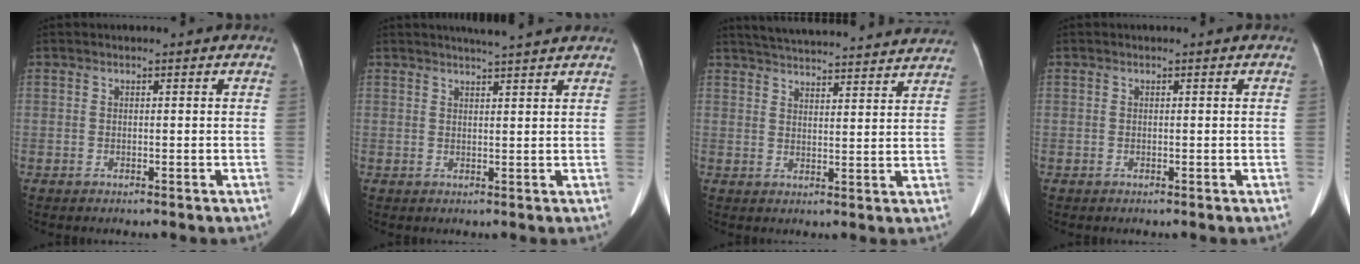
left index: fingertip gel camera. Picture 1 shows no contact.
{"total": 5.9, "force": [5.4, -0.1, 2.4], "torque": [-0.040, 0.016, 0.070]}
{"total": 24.0, "force": [22.5, 2.8, 7.7], "torque": [-0.125, -0.003, 0.290]}
{"total": 0.0}